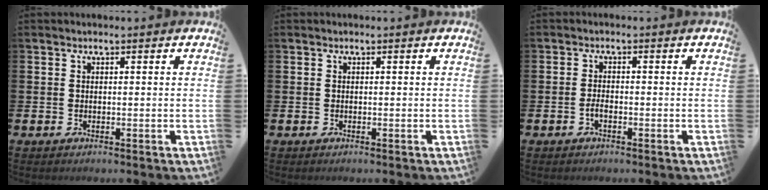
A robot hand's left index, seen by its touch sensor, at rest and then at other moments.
{"total": 0.0}
{"total": 1.3, "force": [-0.7, 0.5, 0.9], "torque": [-0.025, 0.003, -0.012]}